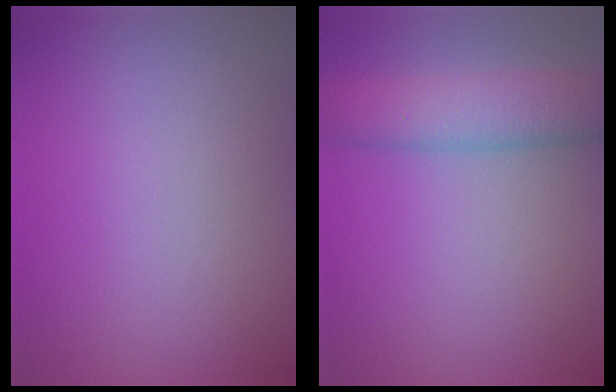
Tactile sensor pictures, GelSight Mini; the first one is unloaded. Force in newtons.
{"total": 5.2, "press": 5.2, "slide": 0.2}